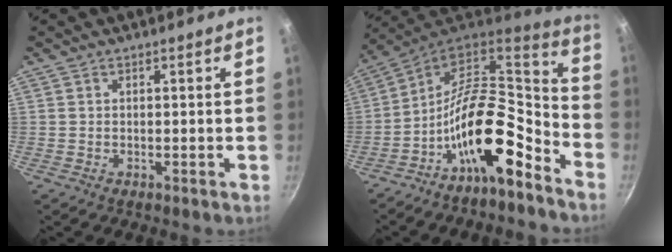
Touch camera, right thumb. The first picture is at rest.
{"total": 18.2, "force": [-9.5, 7.7, 13.5], "torque": [-0.193, 0.096, -0.179]}